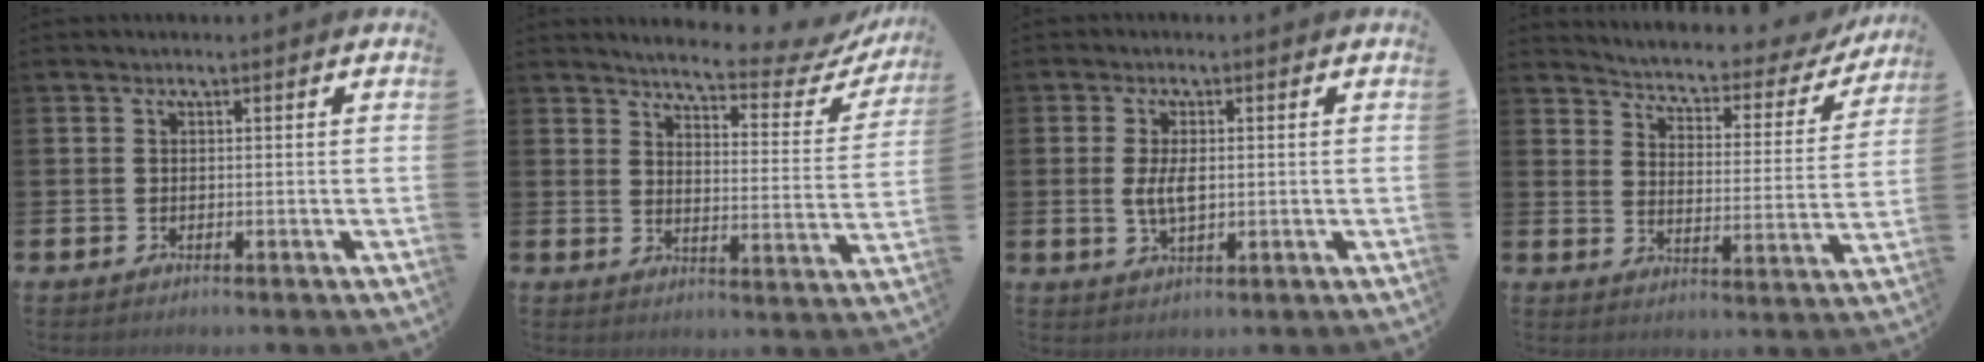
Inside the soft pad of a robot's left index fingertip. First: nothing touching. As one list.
[{"total": 4.8, "force": [4.4, 0.9, 1.7], "torque": [-0.043, -0.038, 0.064]}, {"total": 3.7, "force": [0.3, 1.7, 3.2], "torque": [-0.056, 0.003, 0.001]}, {"total": 3.7, "force": [3.5, 1.1, 0.9], "torque": [-0.043, -0.032, 0.049]}]